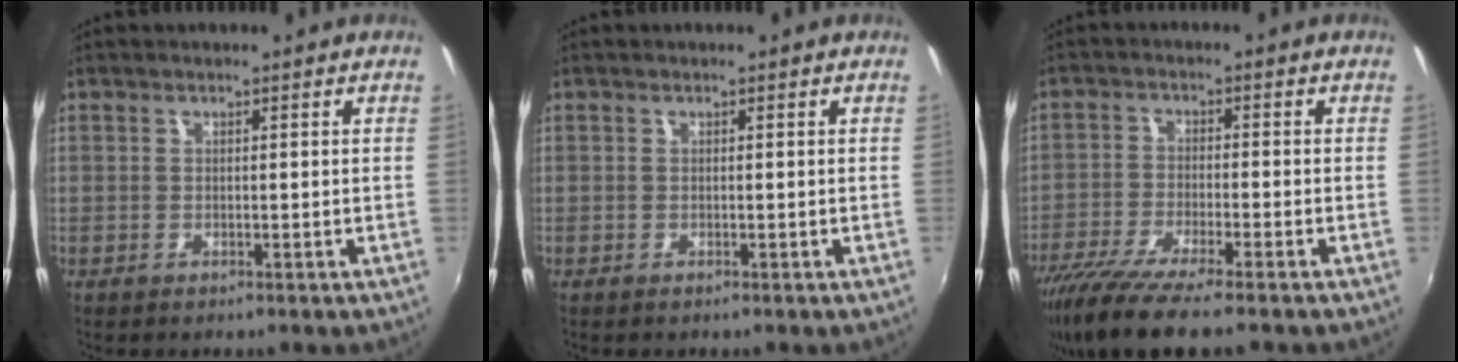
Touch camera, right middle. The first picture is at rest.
{"total": 0.0}
{"total": 10.8, "force": [-8.5, 0.9, 6.7], "torque": [-0.146, -0.041, -0.153]}